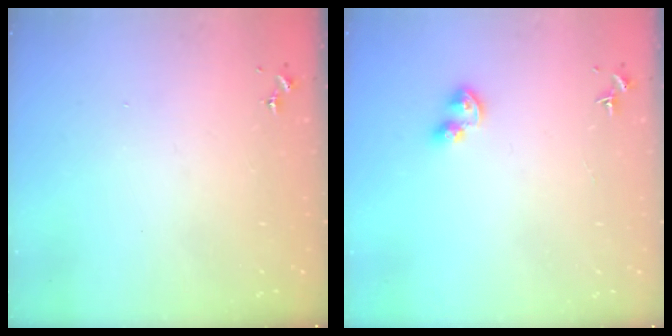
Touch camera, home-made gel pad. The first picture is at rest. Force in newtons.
{"total": 5.7, "press": 5.6, "slide": 1.3}